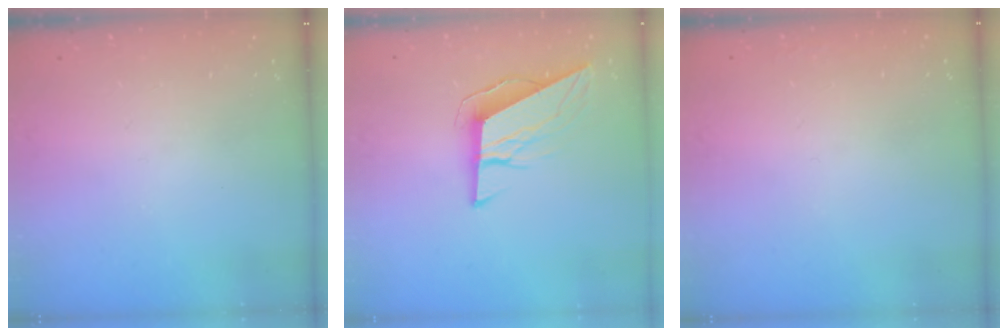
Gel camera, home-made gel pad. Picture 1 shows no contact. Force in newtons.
{"total": 9.5, "press": 9.3, "slide": 1.9}
{"total": 1.6, "press": 1.5, "slide": 0.1}